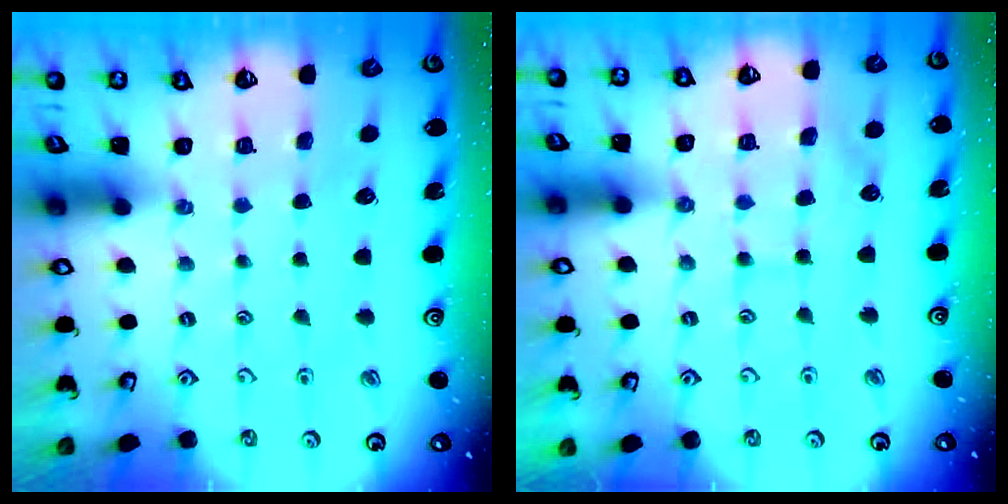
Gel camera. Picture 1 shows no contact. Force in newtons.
{"total": 7.6, "press": 7.5, "slide": 0.8}